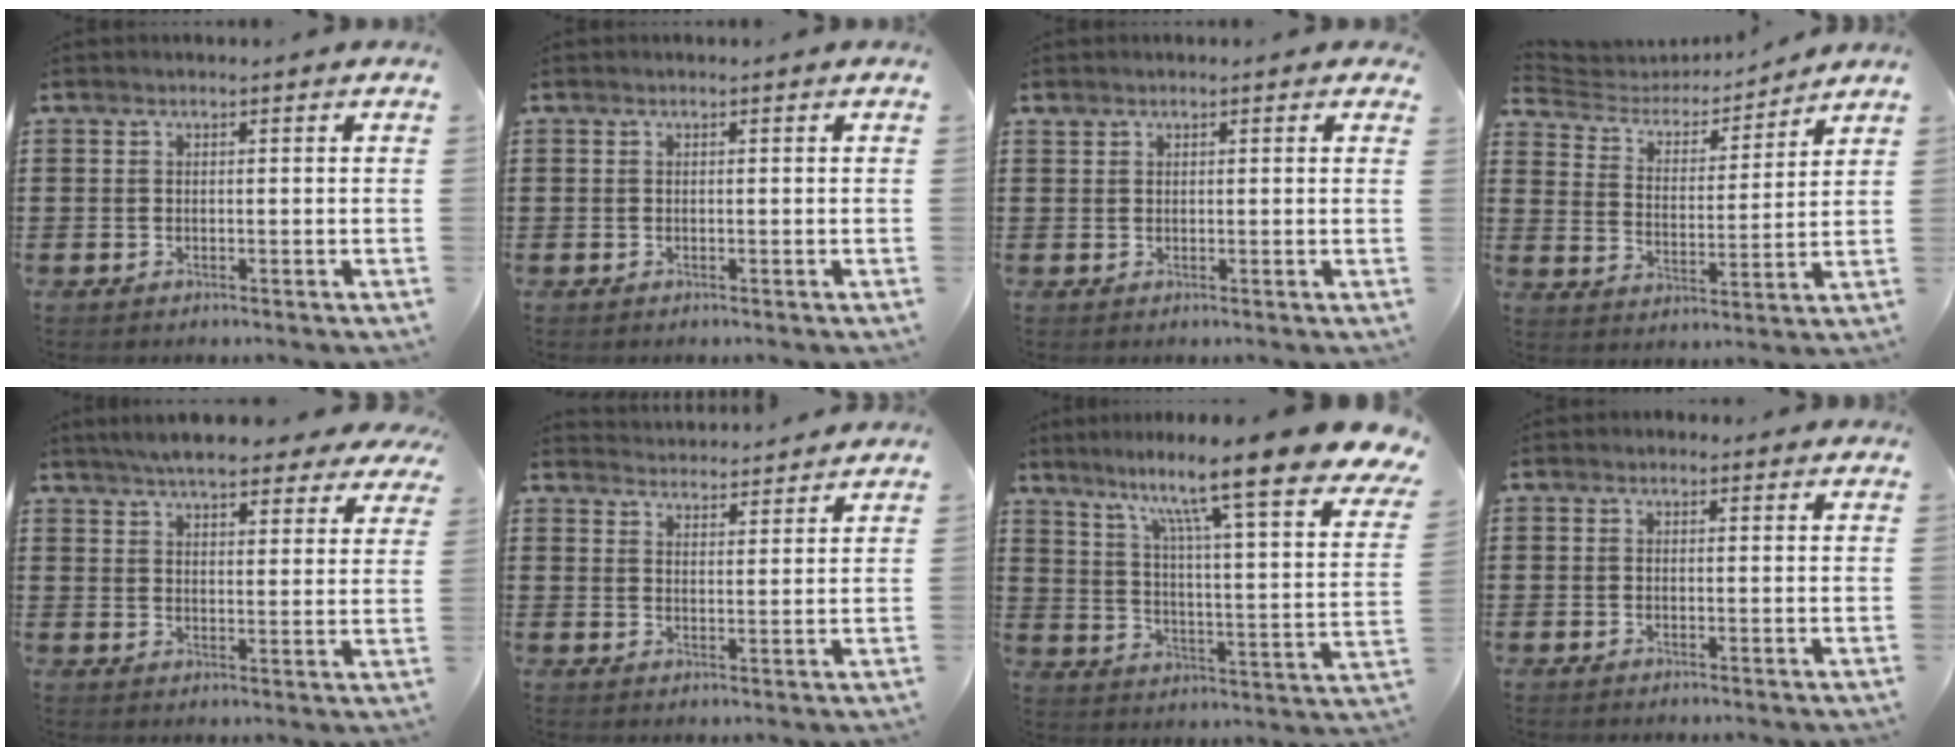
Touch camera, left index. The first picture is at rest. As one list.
[{"total": 0.0}, {"total": 1.3, "force": [0.9, 0.8, 0.4], "torque": [-0.009, 0.006, 0.018]}, {"total": 3.9, "force": [3.6, 1.2, 0.6], "torque": [-0.038, -0.029, 0.055]}, {"total": 6.1, "force": [5.6, 0.7, 2.3], "torque": [-0.057, -0.017, 0.101]}, {"total": 3.6, "force": [3.6, -0.2, -0.3], "torque": [-0.006, -0.019, 0.065]}, {"total": 12.4, "force": [9.9, -0.1, 7.4], "torque": [-0.147, -0.086, 0.153]}, {"total": 1.0, "force": [0.2, 1.0, 0.3], "torque": [-0.008, 0.006, 0.004]}]